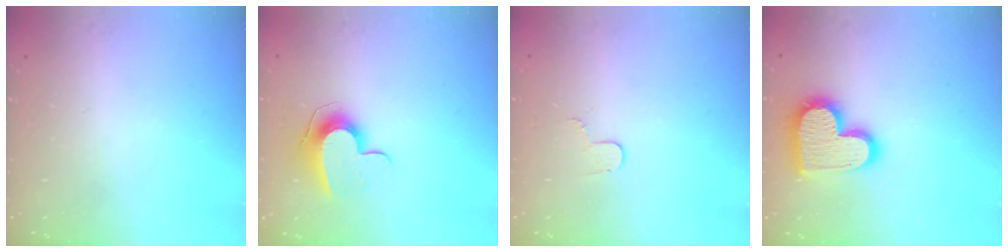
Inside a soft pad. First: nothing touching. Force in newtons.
{"total": 10.0, "press": 9.9, "slide": 0.9}
{"total": 3.4, "press": 3.4, "slide": 0.4}
{"total": 17.6, "press": 17.5, "slide": 1.2}